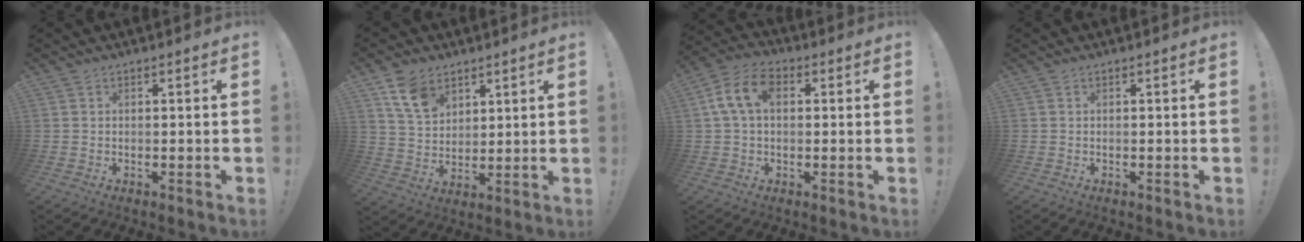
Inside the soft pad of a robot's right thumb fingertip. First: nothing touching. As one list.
[{"total": 10.8, "force": [6.5, 7.1, 4.9], "torque": [-0.082, -0.029, 0.128]}, {"total": 10.5, "force": [2.2, 6.7, 7.8], "torque": [-0.147, 0.011, 0.045]}, {"total": 0.0}]